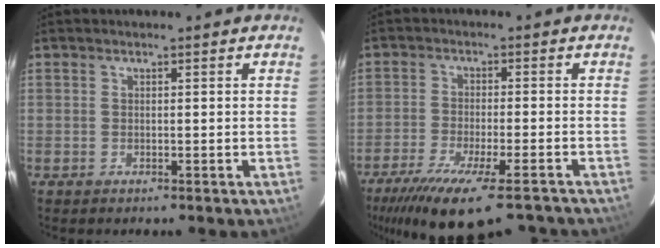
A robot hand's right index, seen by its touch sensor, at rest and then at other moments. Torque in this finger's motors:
{"motor_torque": [1.55, -0.59, 0.71, 0.20]}